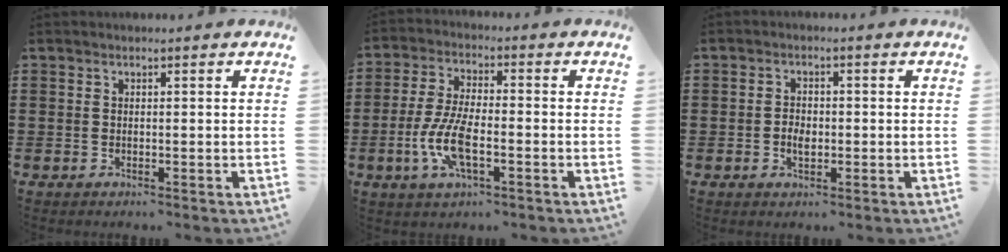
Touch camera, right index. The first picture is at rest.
{"total": 8.2, "force": [-2.7, 2.9, 7.2], "torque": [-0.167, -0.013, -0.054]}
{"total": 2.4, "force": [-0.6, 1.5, 1.8], "torque": [-0.033, 0.003, -0.010]}